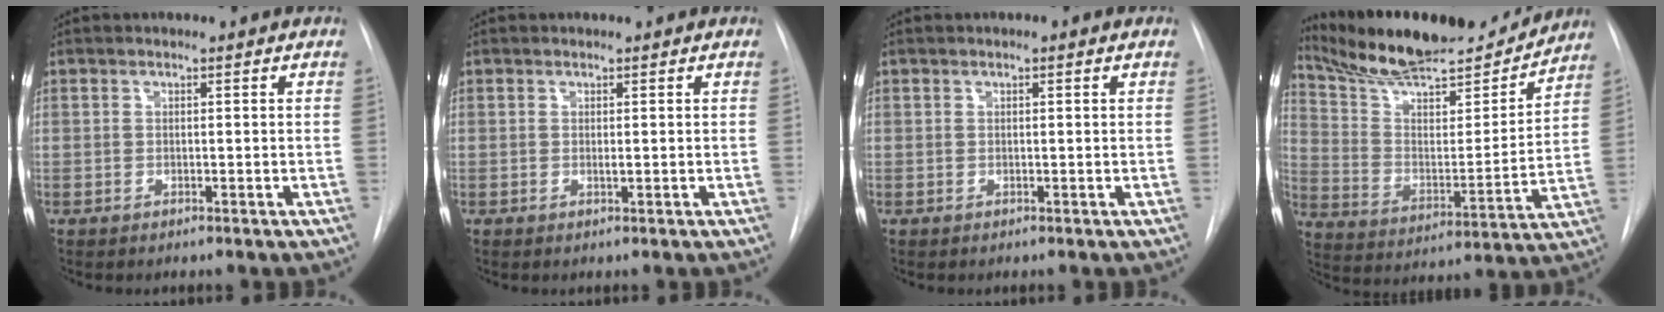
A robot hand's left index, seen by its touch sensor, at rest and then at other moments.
{"total": 0.6, "force": [0.3, 0.1, 0.5], "torque": [-0.009, -0.001, 0.004]}
{"total": 0.7, "force": [0.4, 0.0, 0.6], "torque": [-0.008, 0.002, 0.004]}
{"total": 22.2, "force": [20.2, 3.6, 8.6], "torque": [-0.140, -0.013, 0.318]}